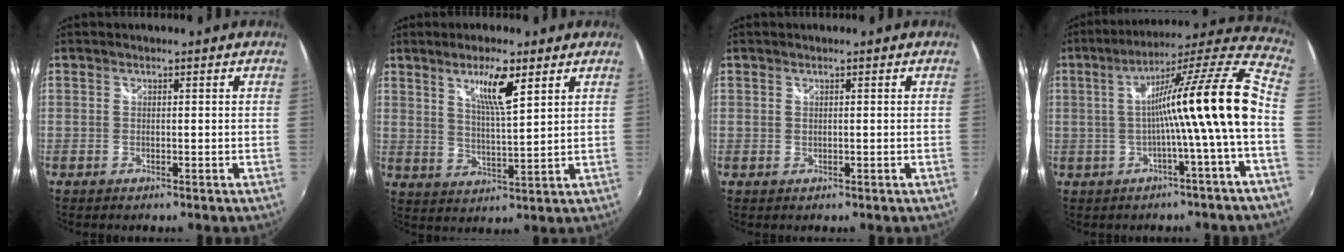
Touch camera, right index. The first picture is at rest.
{"total": 7.5, "force": [4.3, 1.1, 6.1], "torque": [-0.106, -0.003, 0.077]}
{"total": 0.0}
{"total": 17.2, "force": [-2.6, -1.3, 17.0], "torque": [-0.242, 0.008, -0.044]}